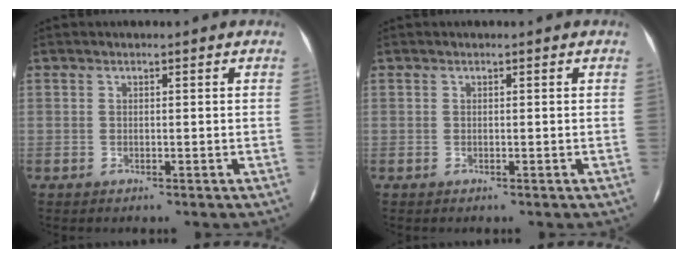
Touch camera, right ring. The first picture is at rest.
{"total": 0.0}